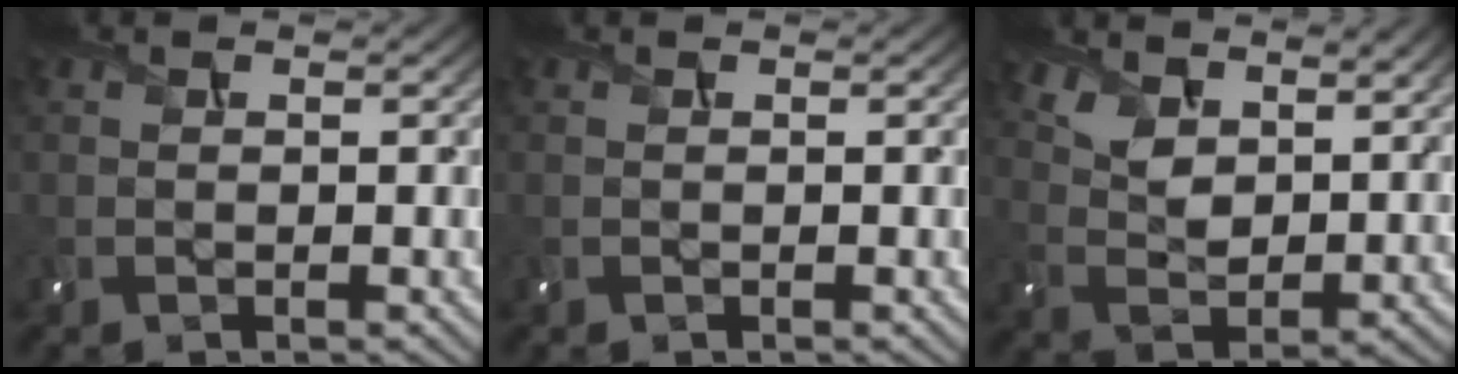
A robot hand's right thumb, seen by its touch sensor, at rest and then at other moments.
{"total": 0.0}
{"total": 8.5, "force": [5.9, 3.9, 4.7], "torque": [-0.114, -0.003, 0.108]}